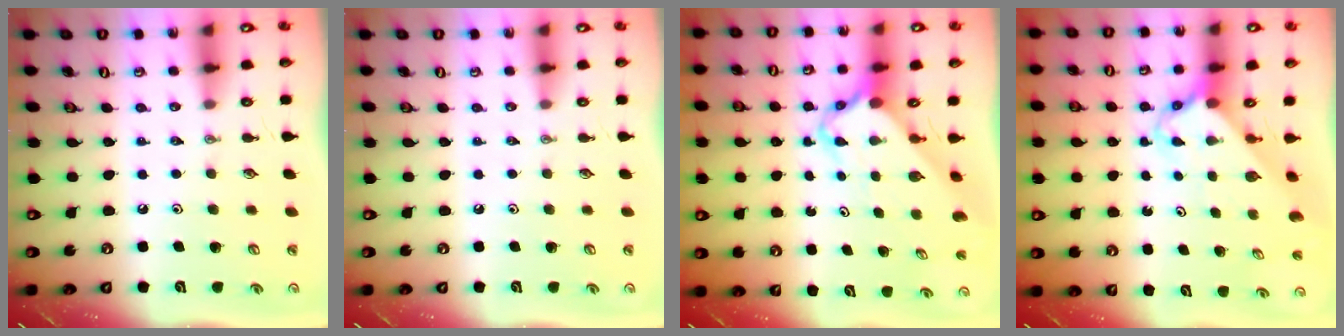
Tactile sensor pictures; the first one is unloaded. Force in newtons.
{"total": 0.0}
{"total": 3.8, "press": 3.8, "slide": 0.4}
{"total": 2.6, "press": 2.6, "slide": 0.2}